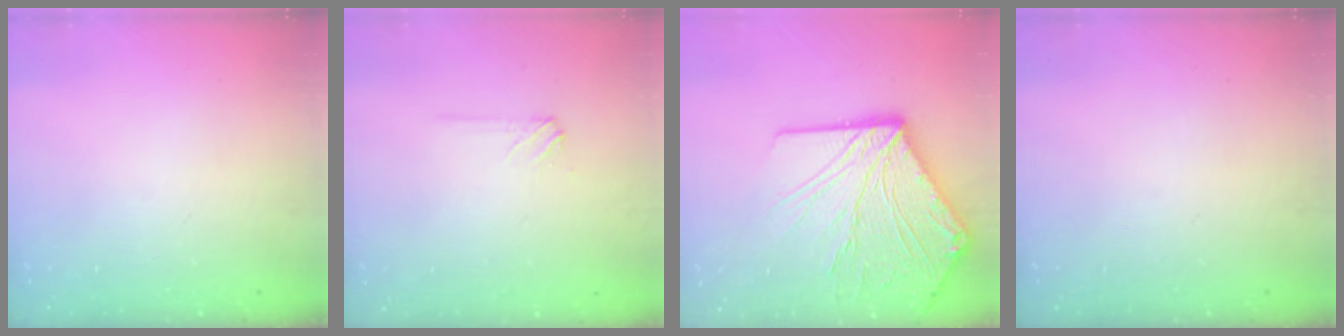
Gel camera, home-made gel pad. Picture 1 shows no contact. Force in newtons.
{"total": 4.3, "press": 4.2, "slide": 0.8}
{"total": 22.4, "press": 22.3, "slide": 2.8}
{"total": 0.0}